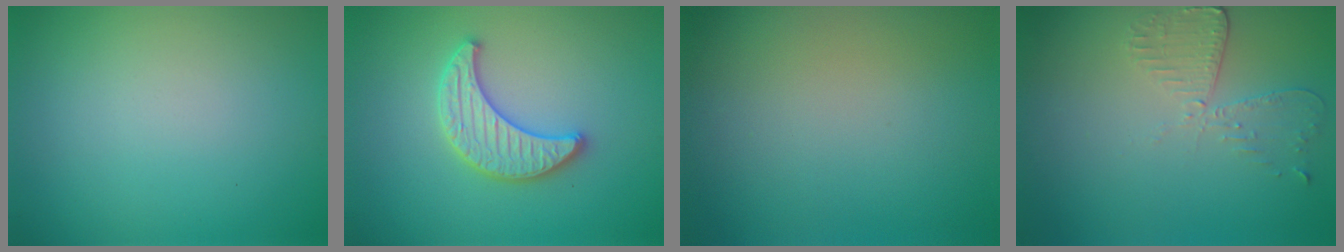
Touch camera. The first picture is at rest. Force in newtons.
{"total": 3.4, "press": 3.3, "slide": 0.6}
{"total": 0.0}
{"total": 2.7, "press": 2.4, "slide": 1.2}